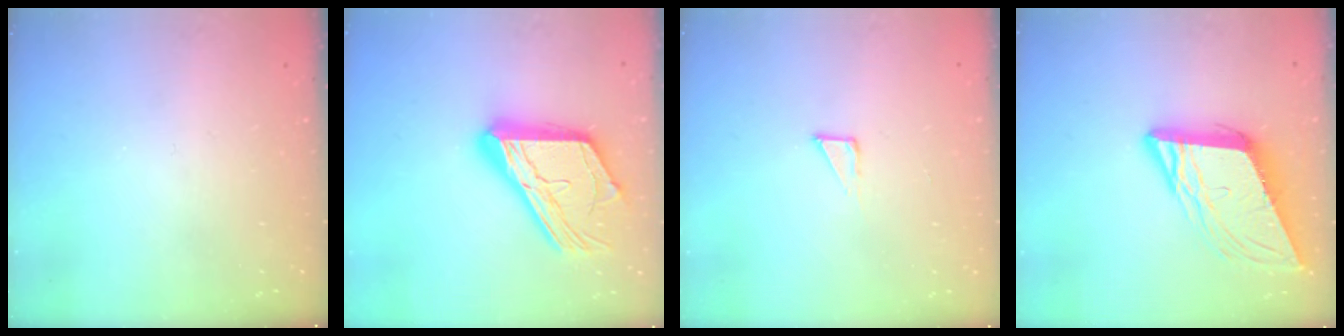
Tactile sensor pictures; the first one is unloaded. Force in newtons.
{"total": 23.5, "press": 23.4, "slide": 2.1}
{"total": 2.1, "press": 2.1, "slide": 0.1}
{"total": 11.6, "press": 11.2, "slide": 2.9}